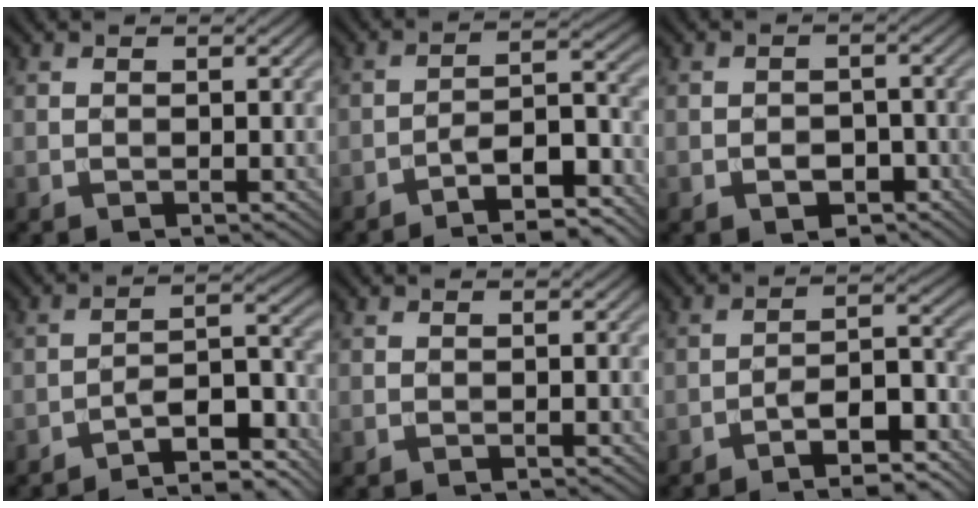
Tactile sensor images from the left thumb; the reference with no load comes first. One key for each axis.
{"total": 9.2, "fx": -6.5, "fy": 2.5, "fz": 6.0, "tx": -0.091, "ty": 0.008, "tz": -0.111}
{"total": 3.1, "fx": -1.5, "fy": 2.2, "fz": 1.7, "tx": -0.023, "ty": 0.000, "tz": -0.022}
{"total": 10.5, "fx": -8.4, "fy": 2.4, "fz": 5.8, "tx": -0.082, "ty": 0.011, "tz": -0.135}
{"total": 0.0}
{"total": 8.3, "fx": -5.6, "fy": 2.3, "fz": 5.7, "tx": -0.087, "ty": 0.008, "tz": -0.094}